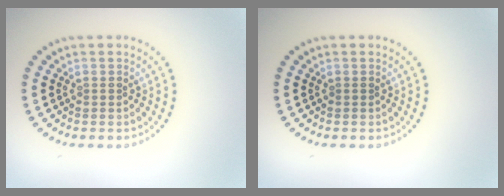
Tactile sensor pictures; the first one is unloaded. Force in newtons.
{"total": 0.0}